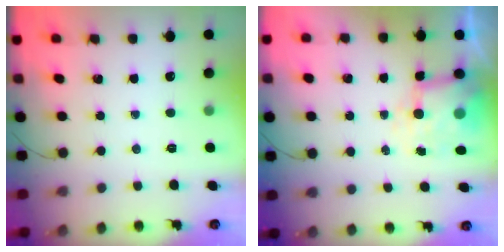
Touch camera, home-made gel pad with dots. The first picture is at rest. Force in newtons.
{"total": 6.2, "press": 6.2, "slide": 0.5}